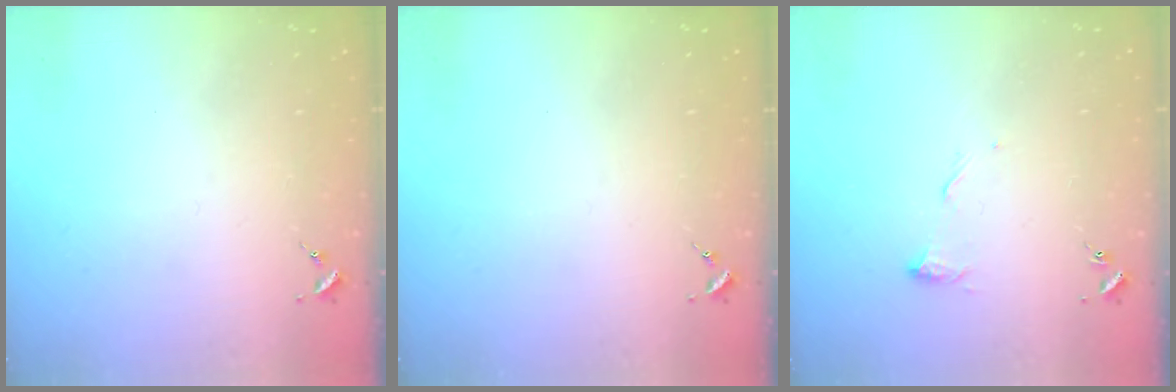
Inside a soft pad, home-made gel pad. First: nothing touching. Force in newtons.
{"total": 0.0}
{"total": 6.7, "press": 6.7, "slide": 0.4}